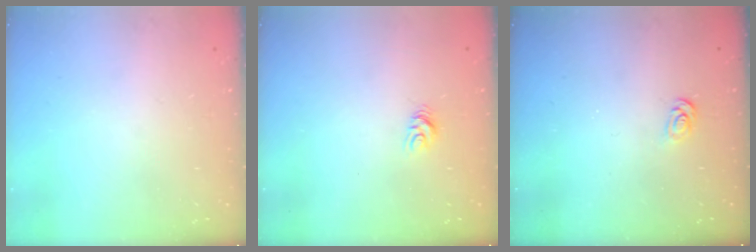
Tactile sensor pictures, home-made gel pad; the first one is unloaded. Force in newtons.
{"total": 4.6, "press": 4.6, "slide": 0.3}
{"total": 2.5, "press": 2.5, "slide": 0.3}